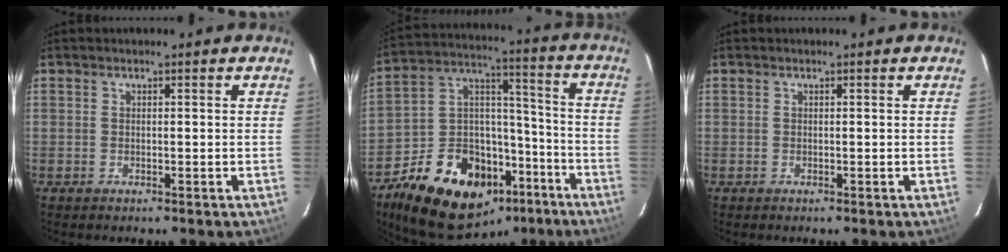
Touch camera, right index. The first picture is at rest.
{"total": 24.2, "force": [-15.1, 14.5, 12.2], "torque": [-0.250, 0.059, -0.216]}
{"total": 0.0}